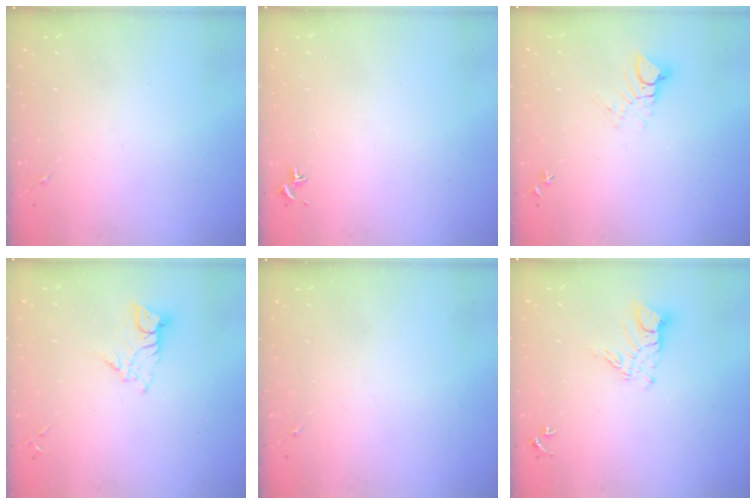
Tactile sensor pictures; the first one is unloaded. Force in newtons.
{"total": 0.0}
{"total": 5.8, "press": 5.7, "slide": 0.6}
{"total": 7.5, "press": 7.4, "slide": 0.6}
{"total": 0.0}
{"total": 9.2, "press": 9.1, "slide": 0.8}